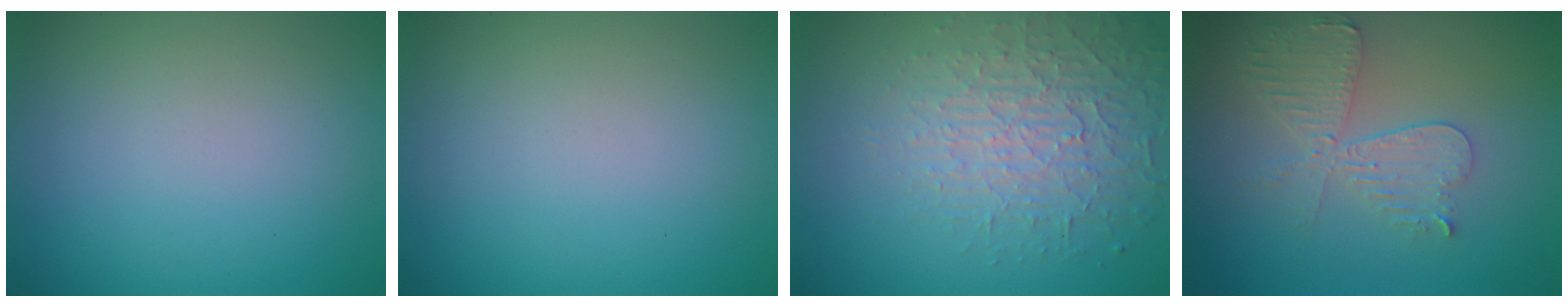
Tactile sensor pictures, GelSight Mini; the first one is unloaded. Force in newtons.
{"total": 0.0}
{"total": 4.2, "press": 3.8, "slide": 1.7}
{"total": 4.4, "press": 3.8, "slide": 2.1}